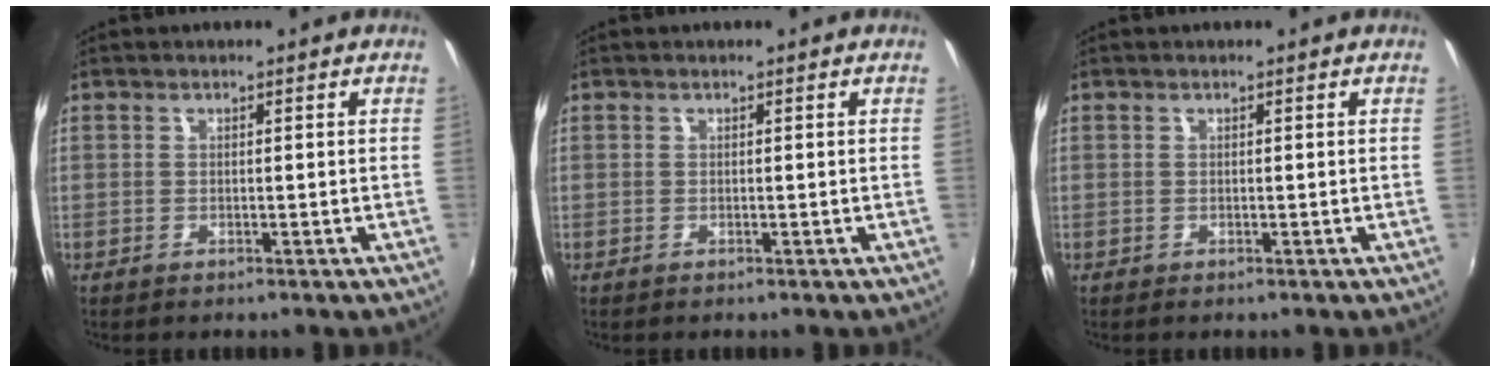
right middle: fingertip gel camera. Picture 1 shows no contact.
{"total": 0.0}
{"total": 0.0}